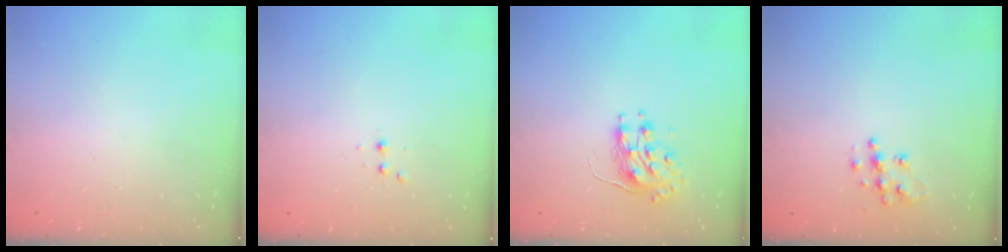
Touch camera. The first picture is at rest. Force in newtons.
{"total": 2.5, "press": 2.4, "slide": 0.5}
{"total": 8.6, "press": 8.6, "slide": 0.3}
{"total": 8.9, "press": 8.9, "slide": 0.5}